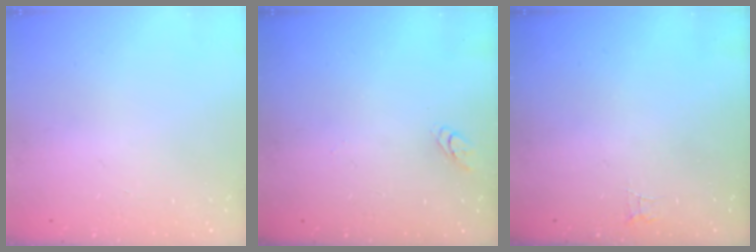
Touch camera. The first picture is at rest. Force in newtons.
{"total": 2.7, "press": 2.7, "slide": 0.3}
{"total": 2.9, "press": 2.9, "slide": 0.2}